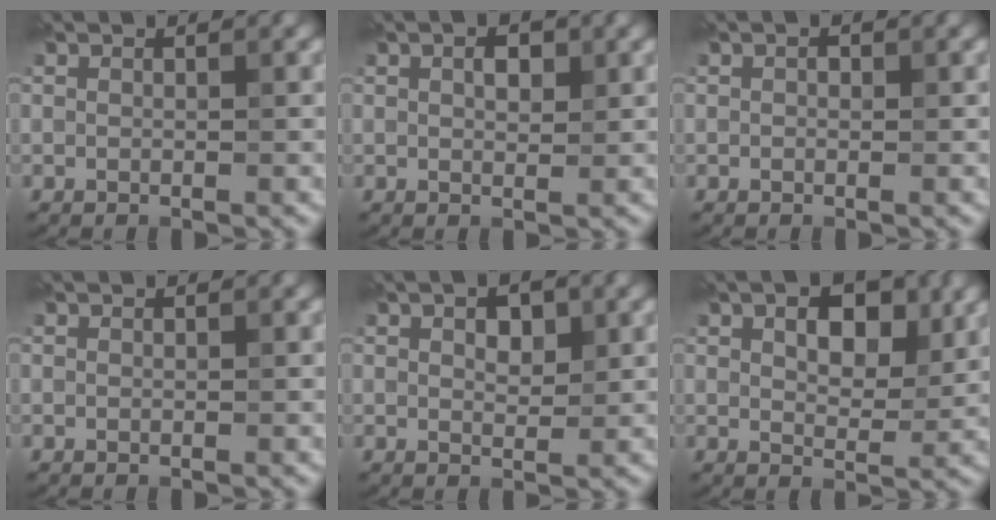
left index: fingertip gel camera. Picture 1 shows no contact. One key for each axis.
{"total": 1.7, "fx": 0.6, "fy": 1.0, "fz": 1.3, "tx": -0.020, "ty": 0.002, "tz": 0.010}
{"total": 0.5, "fx": 0.1, "fy": 0.4, "fz": 0.3, "tx": -0.003, "ty": -0.002, "tz": -0.001}
{"total": 0.0}
{"total": 2.4, "fx": 1.0, "fy": 1.2, "fz": 1.7, "tx": -0.024, "ty": 0.001, "tz": 0.018}
{"total": 5.3, "fx": 2.2, "fy": 2.7, "fz": 3.9, "tx": -0.060, "ty": 0.000, "tz": 0.034}